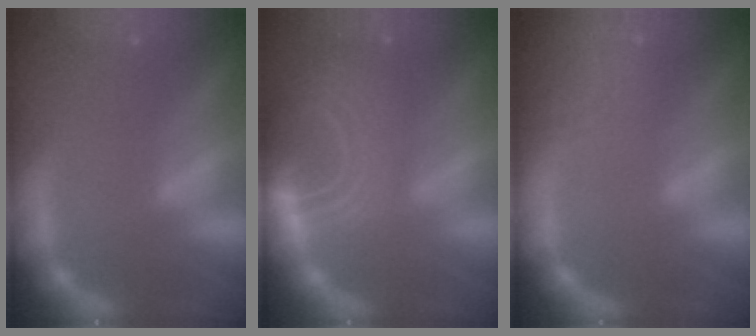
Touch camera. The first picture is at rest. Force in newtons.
{"total": 9.5}
{"total": 7.4}